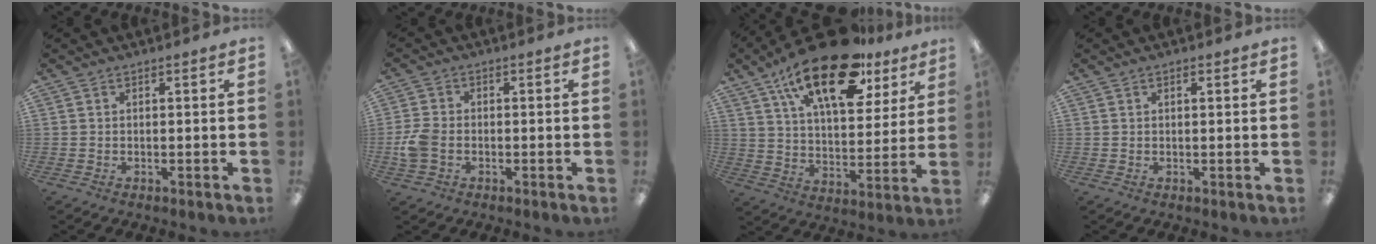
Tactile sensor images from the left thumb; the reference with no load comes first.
{"total": 5.9, "force": [-1.3, 4.3, 3.8], "torque": [-0.074, 0.011, -0.022]}
{"total": 22.8, "force": [14.4, 9.8, 14.7], "torque": [-0.238, -0.071, 0.244]}
{"total": 1.0, "force": [0.6, 0.5, 0.6], "torque": [-0.005, 0.000, 0.008]}